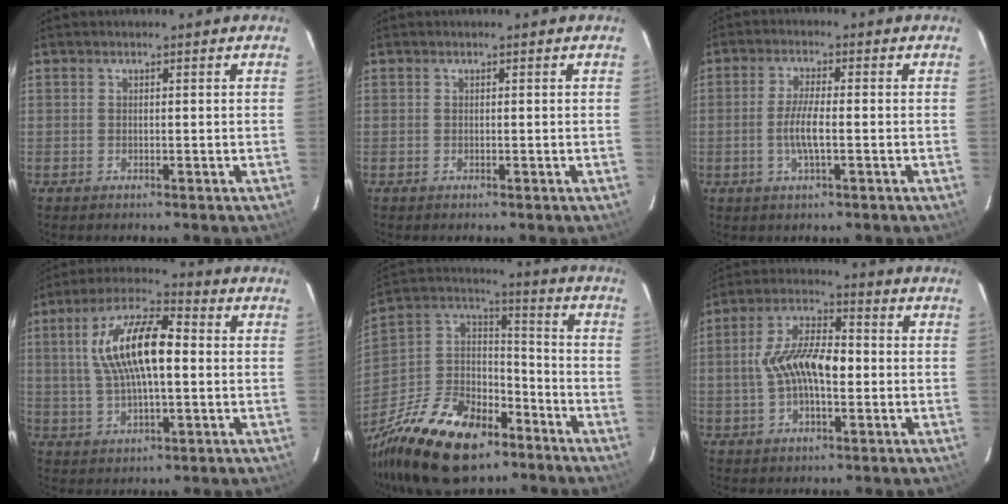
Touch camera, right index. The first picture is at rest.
{"total": 0.0}
{"total": 5.0, "force": [-1.3, 0.7, 4.8], "torque": [-0.095, -0.001, -0.026]}
{"total": 14.6, "force": [1.8, 5.4, 13.4], "torque": [-0.257, 0.021, 0.031]}
{"total": 25.1, "force": [-15.6, 14.0, 13.9], "torque": [-0.311, 0.012, -0.255]}
{"total": 11.1, "force": [-1.1, 4.7, 10.0], "torque": [-0.193, 0.014, -0.020]}